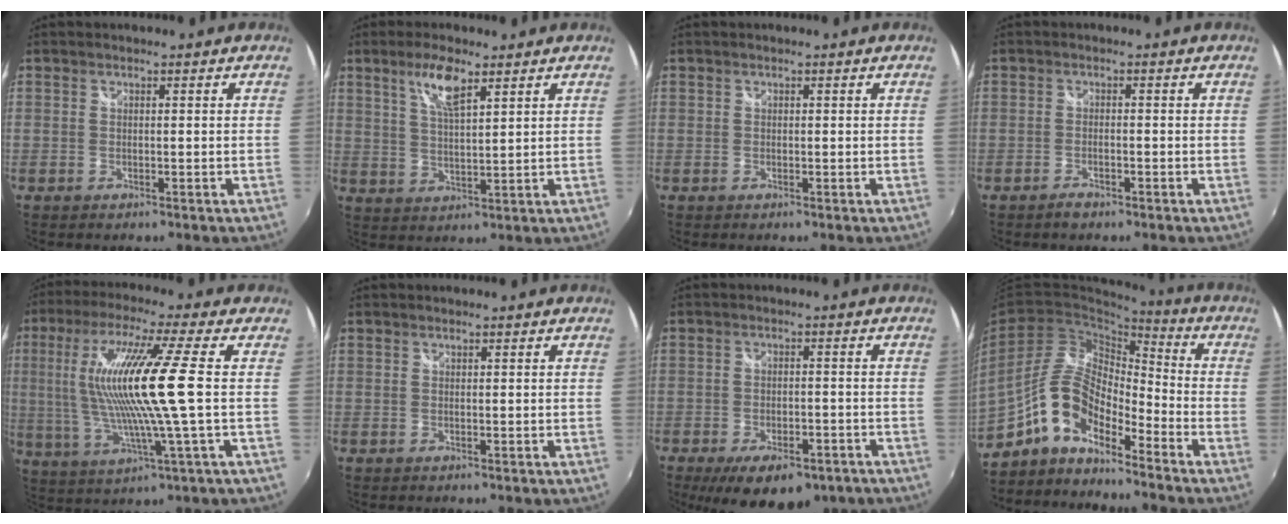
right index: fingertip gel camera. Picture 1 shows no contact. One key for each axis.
{"total": 6.8, "fx": 4.1, "fy": 1.7, "fz": 5.1, "tx": -0.095, "ty": 0.003, "tz": 0.080}
{"total": 0.0}
{"total": 1.9, "fx": -1.5, "fy": 0.7, "fz": 1.0, "tx": -0.022, "ty": -0.001, "tz": -0.027}
{"total": 16.0, "fx": 1.4, "fy": 0.4, "fz": 15.9, "tx": -0.295, "ty": -0.001, "tz": 0.033}
{"total": 0.0}
{"total": 14.1, "fx": -9.5, "fy": 6.0, "fz": 8.5, "tx": -0.167, "ty": -0.026, "tz": -0.126}
{"total": 9.9, "fx": -7.1, "fy": 3.9, "fz": 5.7, "tx": -0.119, "ty": 0.024, "tz": -0.144}